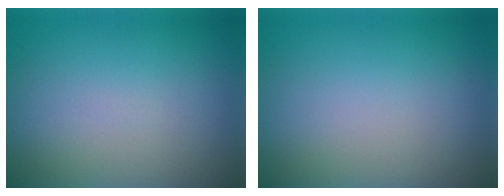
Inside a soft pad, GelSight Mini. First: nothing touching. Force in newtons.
{"total": 0.0}